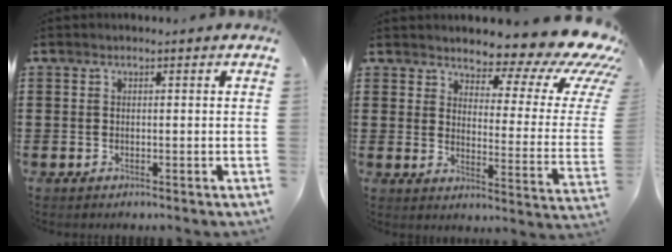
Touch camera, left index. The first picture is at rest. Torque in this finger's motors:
{"motor_torque": [2.14, 0.00, 1.05, 0.14]}